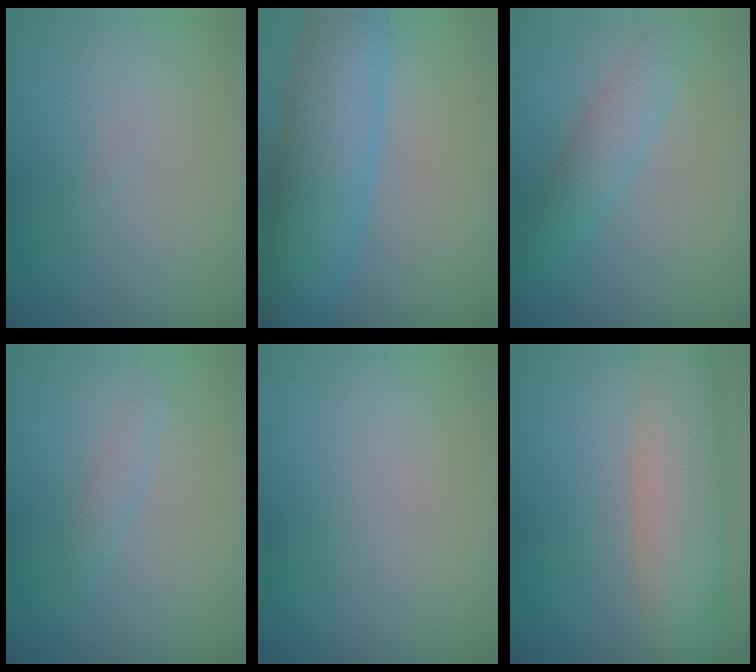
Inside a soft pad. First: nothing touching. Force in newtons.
{"total": 7.9, "press": 7.9, "slide": 0.2}
{"total": 2.9, "press": 2.9, "slide": 0.1}
{"total": 1.1, "press": 1.1, "slide": 0.1}
{"total": 0.0}
{"total": 6.0, "press": 6.0, "slide": 0.4}